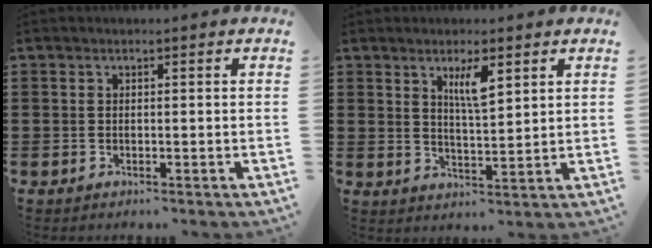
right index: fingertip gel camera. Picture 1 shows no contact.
{"total": 4.6, "force": [2.5, 1.1, 3.7], "torque": [-0.073, 0.003, 0.040]}